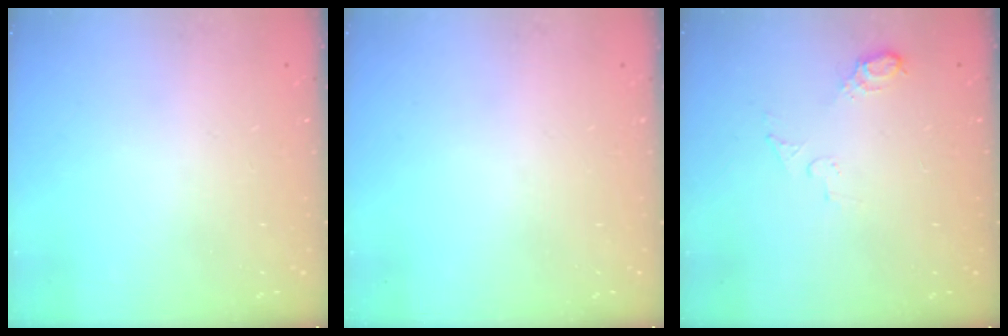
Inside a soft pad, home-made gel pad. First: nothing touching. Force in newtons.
{"total": 0.0}
{"total": 5.6, "press": 5.6, "slide": 0.9}